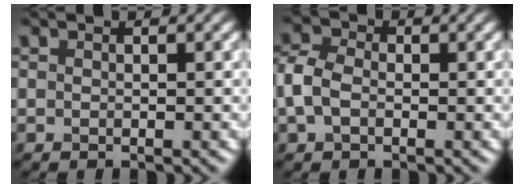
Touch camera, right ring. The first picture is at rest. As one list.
[{"total": 3.4, "force": [-0.4, 2.5, 2.4], "torque": [-0.058, 0.007, -0.015]}]